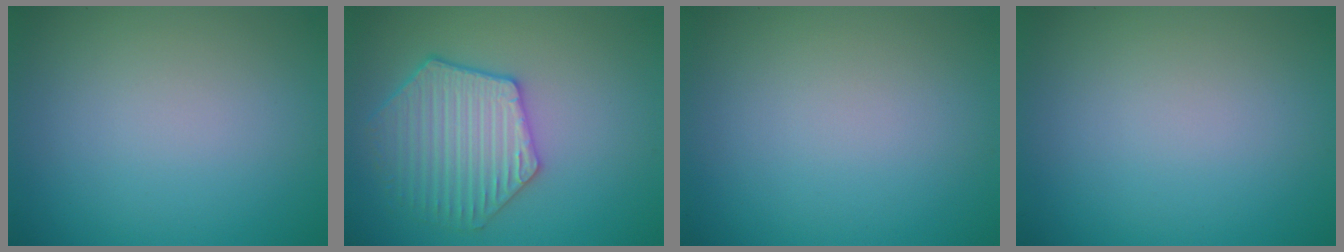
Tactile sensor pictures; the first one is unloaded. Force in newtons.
{"total": 4.9, "press": 4.6, "slide": 1.7}
{"total": 0.0}
{"total": 0.0}